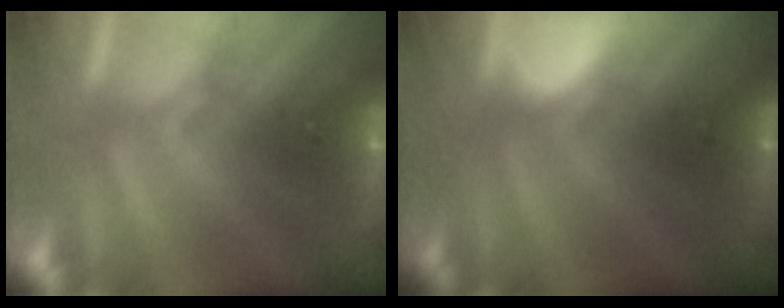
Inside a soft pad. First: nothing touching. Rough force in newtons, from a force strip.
{"total": 2.6}